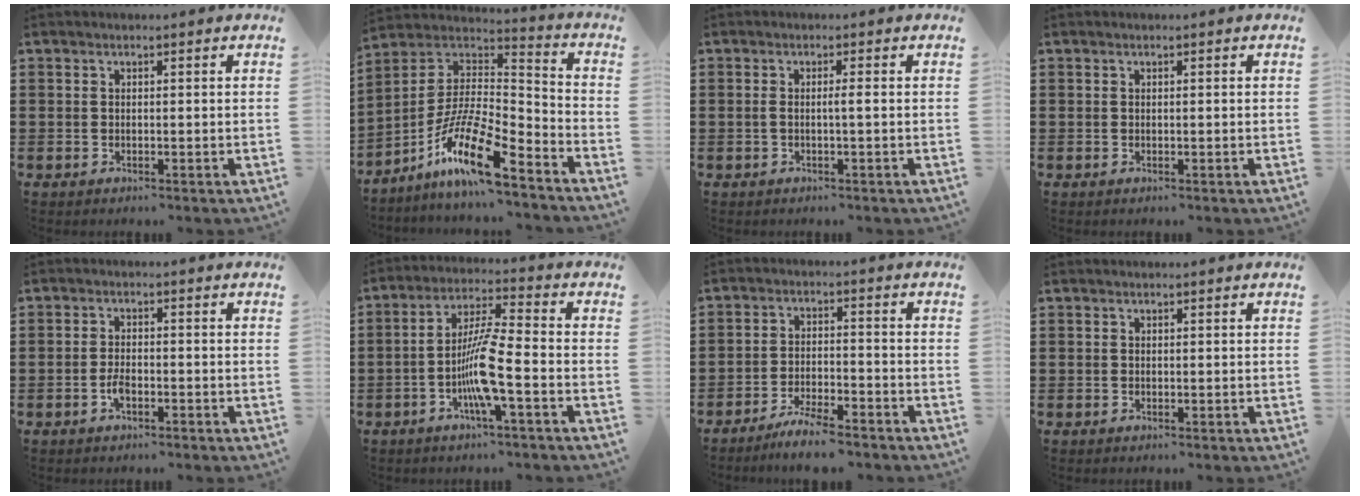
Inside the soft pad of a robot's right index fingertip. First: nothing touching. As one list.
[{"total": 14.5, "force": [-9.5, 2.8, 10.6], "torque": [-0.210, 0.008, -0.179]}, {"total": 1.6, "force": [-0.3, -0.1, 1.5], "torque": [-0.029, -0.001, -0.007]}, {"total": 0.0}, {"total": 2.5, "force": [-1.2, 0.9, 2.0], "torque": [-0.045, 0.001, -0.024]}, {"total": 8.6, "force": [-3.1, 0.7, 7.9], "torque": [-0.167, -0.011, -0.065]}, {"total": 4.9, "force": [-4.6, 0.1, 1.8], "torque": [-0.038, -0.001, -0.090]}, {"total": 0.0}]